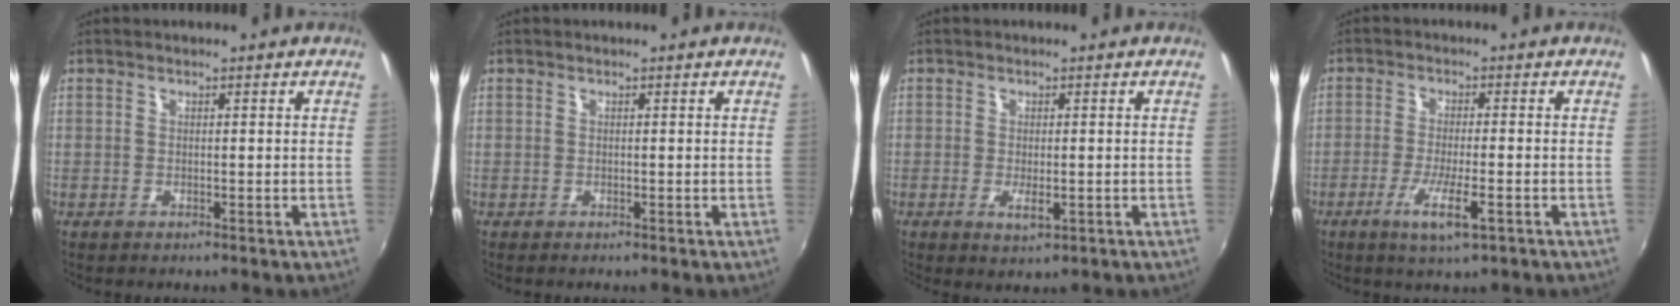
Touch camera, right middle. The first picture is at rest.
{"total": 0.0}
{"total": 2.9, "force": [-0.9, 1.1, 2.5], "torque": [-0.046, -0.009, -0.014]}
{"total": 6.4, "force": [-3.3, 0.8, 5.4], "torque": [-0.111, -0.016, -0.059]}